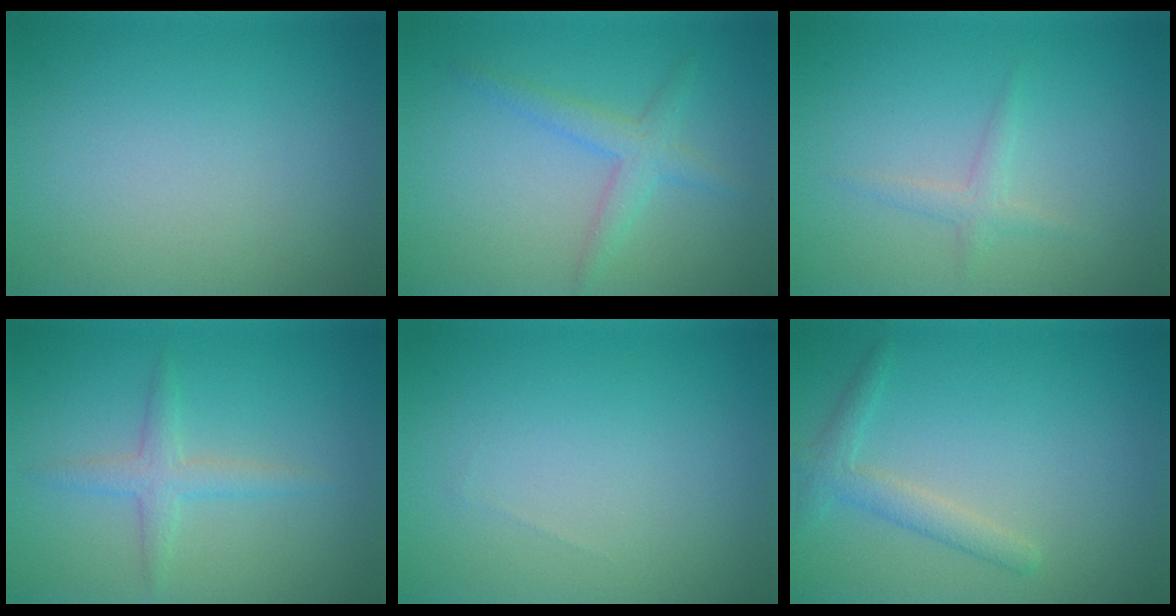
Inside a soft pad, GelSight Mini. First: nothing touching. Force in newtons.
{"total": 2.4, "press": 2.4, "slide": 0.1}
{"total": 1.3, "press": 1.3, "slide": 0.0}
{"total": 2.2, "press": 2.2, "slide": 0.1}
{"total": 0.0}
{"total": 2.2, "press": 2.2, "slide": 0.1}